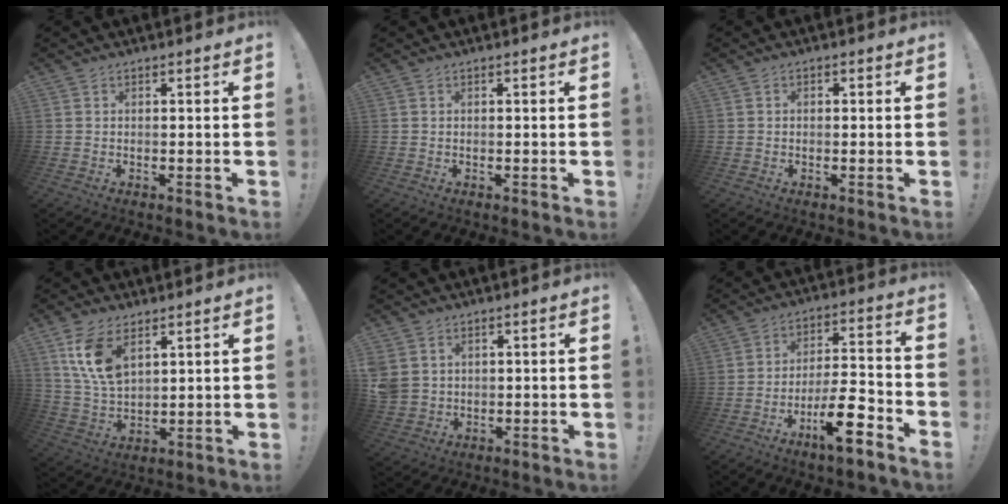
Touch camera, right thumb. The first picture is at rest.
{"total": 0.0}
{"total": 1.0, "force": [-0.5, 0.6, 0.6], "torque": [-0.016, 0.007, -0.008]}
{"total": 11.7, "force": [6.1, 6.5, 7.6], "torque": [-0.147, -0.021, 0.115]}
{"total": 5.1, "force": [1.7, 4.3, 2.1], "torque": [-0.052, -0.004, 0.037]}
{"total": 13.8, "force": [-8.3, 5.8, 9.4], "torque": [-0.144, 0.068, -0.133]}